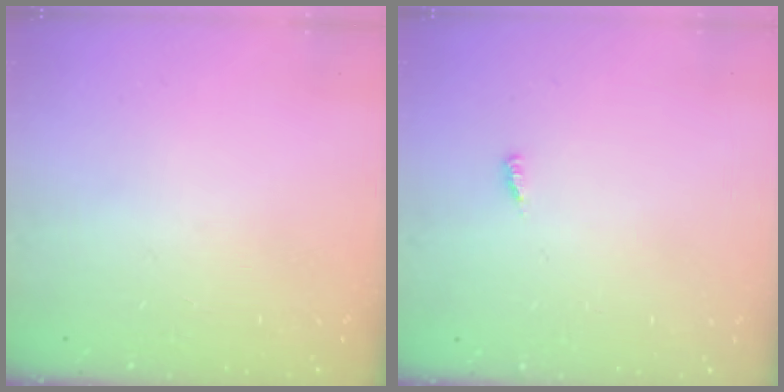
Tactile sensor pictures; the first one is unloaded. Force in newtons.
{"total": 2.6, "press": 2.6, "slide": 0.3}